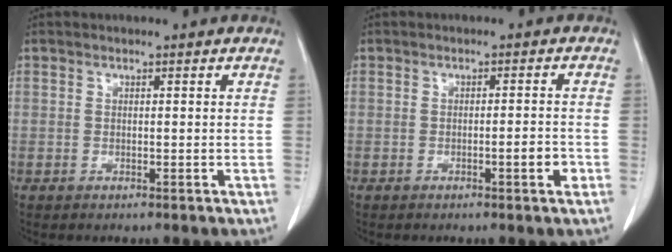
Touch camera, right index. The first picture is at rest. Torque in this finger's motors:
{"motor_torque": [0.43, -0.38, 0.08, 0.03]}